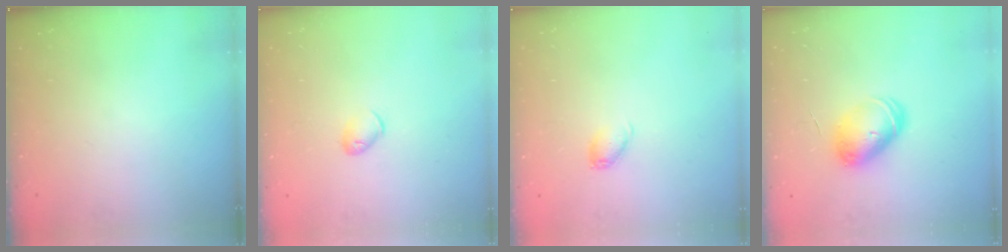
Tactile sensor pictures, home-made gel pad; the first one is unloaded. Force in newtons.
{"total": 5.6, "press": 5.5, "slide": 0.9}
{"total": 5.7, "press": 5.6, "slide": 0.8}
{"total": 8.1, "press": 8.1, "slide": 1.1}